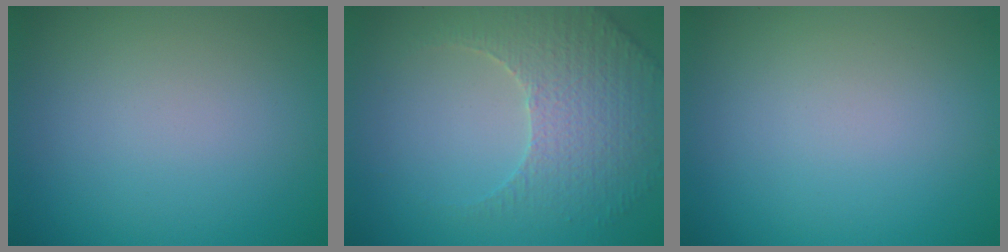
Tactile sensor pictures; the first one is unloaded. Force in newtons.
{"total": 3.7, "press": 3.5, "slide": 1.2}
{"total": 0.0}